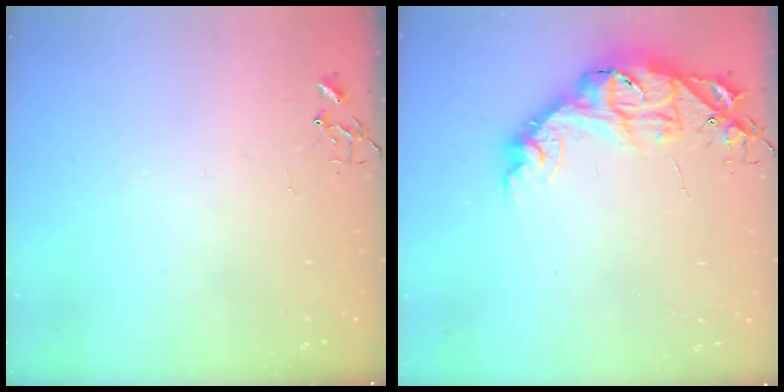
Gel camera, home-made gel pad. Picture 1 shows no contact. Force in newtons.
{"total": 12.7, "press": 12.7, "slide": 0.9}